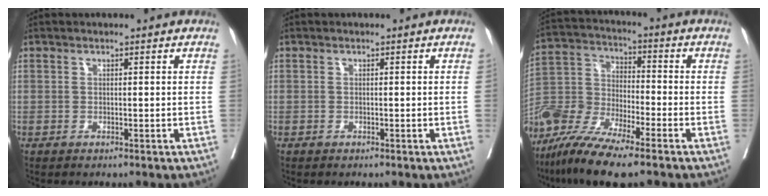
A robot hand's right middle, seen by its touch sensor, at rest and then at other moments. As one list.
[{"total": 0.0}, {"total": 13.7, "force": [-10.8, 2.6, 8.0], "torque": [-0.173, -0.015, -0.211]}]